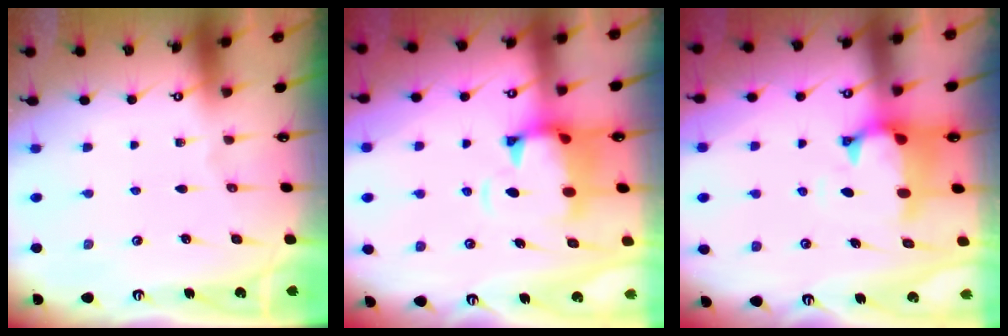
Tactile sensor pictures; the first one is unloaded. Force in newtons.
{"total": 2.8, "press": 2.4, "slide": 1.4}
{"total": 1.1, "press": 0.1, "slide": 1.1}